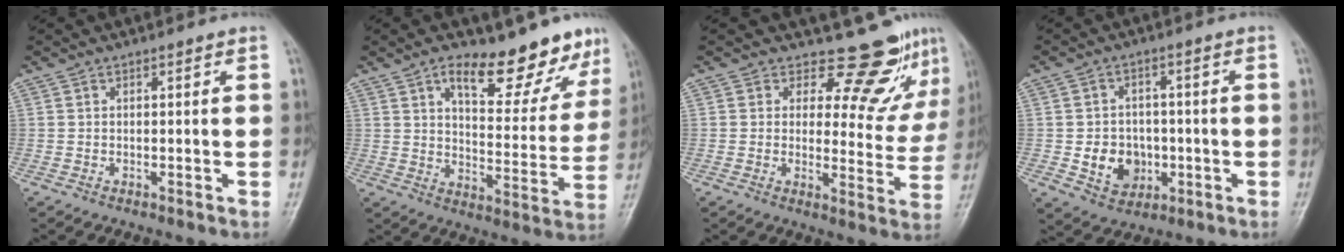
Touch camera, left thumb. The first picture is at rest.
{"total": 15.3, "force": [10.9, 5.7, 9.2], "torque": [-0.073, -0.067, 0.161]}
{"total": 10.4, "force": [8.7, 4.7, 3.2], "torque": [0.000, -0.077, 0.100]}
{"total": 8.1, "force": [-1.6, 6.8, 4.0], "torque": [-0.029, 0.008, -0.019]}